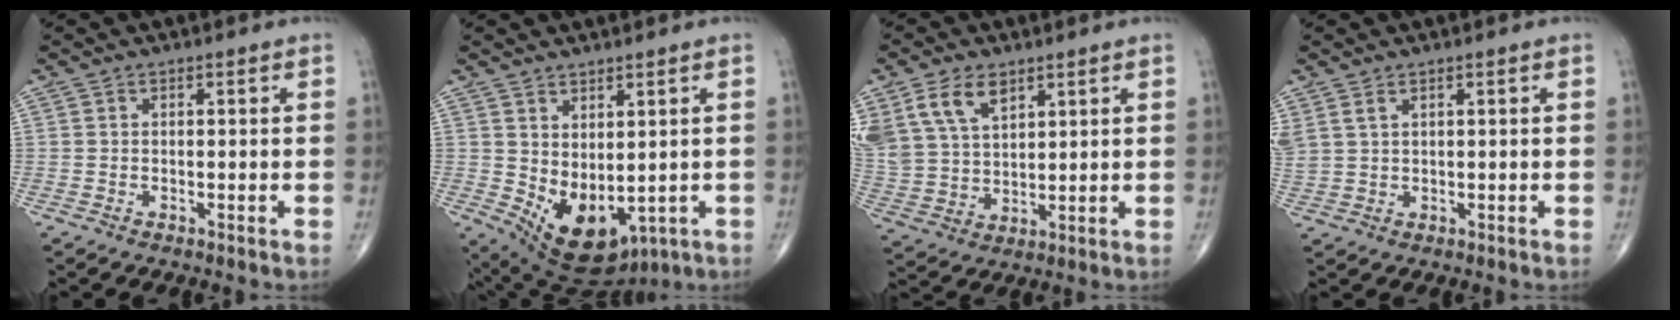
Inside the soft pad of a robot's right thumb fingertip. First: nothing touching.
{"total": 10.9, "force": [-0.5, 6.2, 9.0], "torque": [-0.137, -0.017, 0.026]}
{"total": 14.1, "force": [7.4, 8.7, 8.2], "torque": [-0.167, -0.013, 0.154]}
{"total": 3.4, "force": [1.9, 1.7, 2.2], "torque": [-0.059, 0.004, 0.051]}